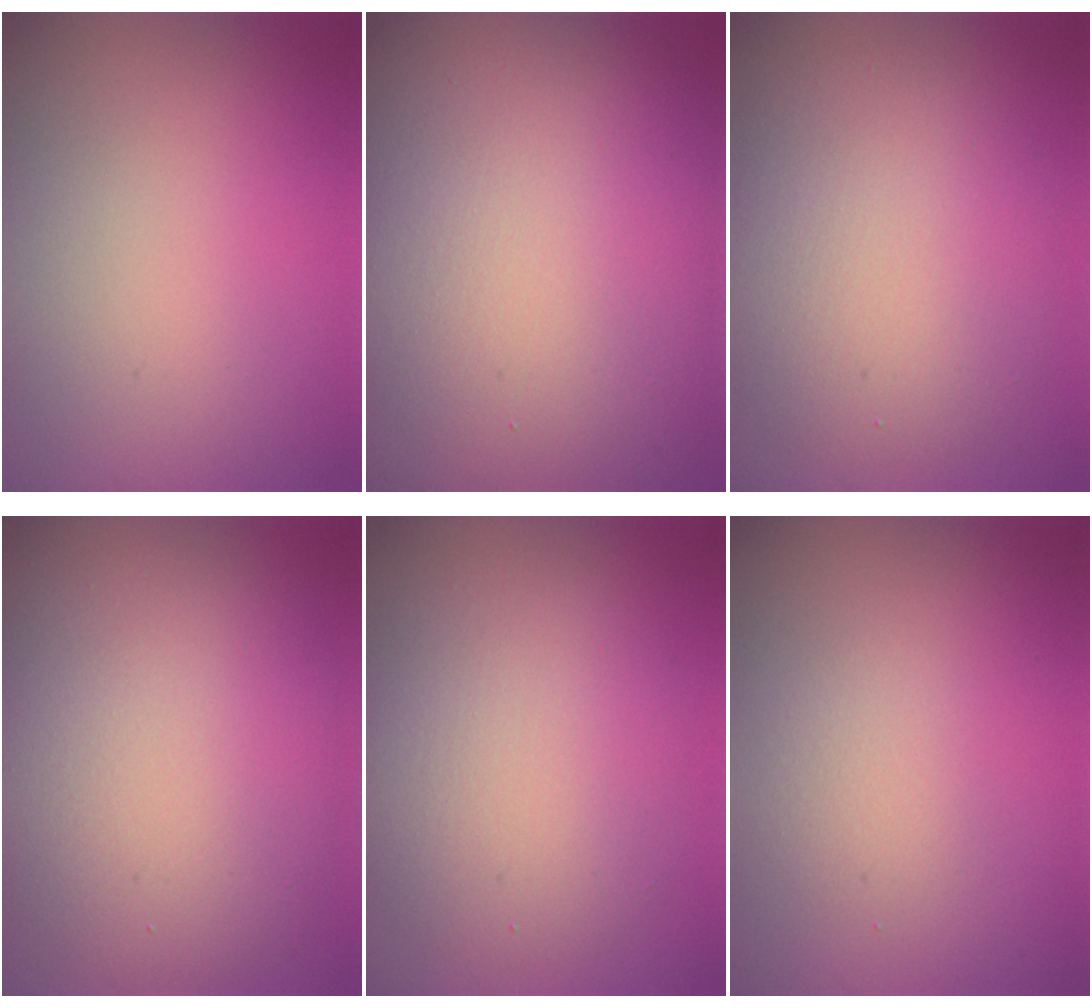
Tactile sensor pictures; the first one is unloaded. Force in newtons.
{"total": 19.3, "press": 19.3, "slide": 0.3}
{"total": 7.5, "press": 7.5, "slide": 0.6}
{"total": 11.3, "press": 11.3, "slide": 0.7}
{"total": 6.4, "press": 6.4, "slide": 0.3}
{"total": 1.5, "press": 1.5, "slide": 0.1}